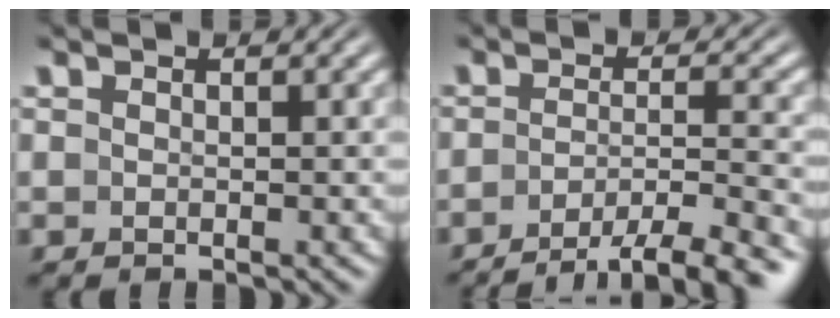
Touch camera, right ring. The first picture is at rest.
{"total": 7.3, "force": [-5.5, 2.2, 4.3], "torque": [-0.063, -0.021, -0.075]}